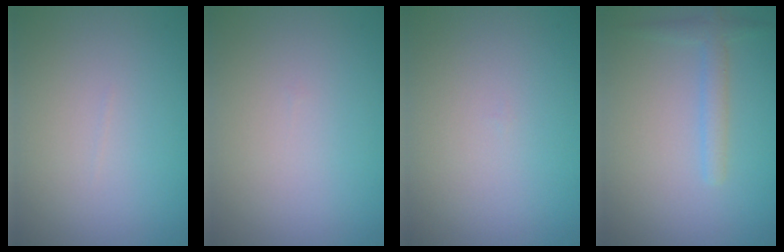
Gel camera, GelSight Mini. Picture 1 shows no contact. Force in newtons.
{"total": 0.0}
{"total": 0.0}
{"total": 1.4, "press": 1.4, "slide": 0.1}